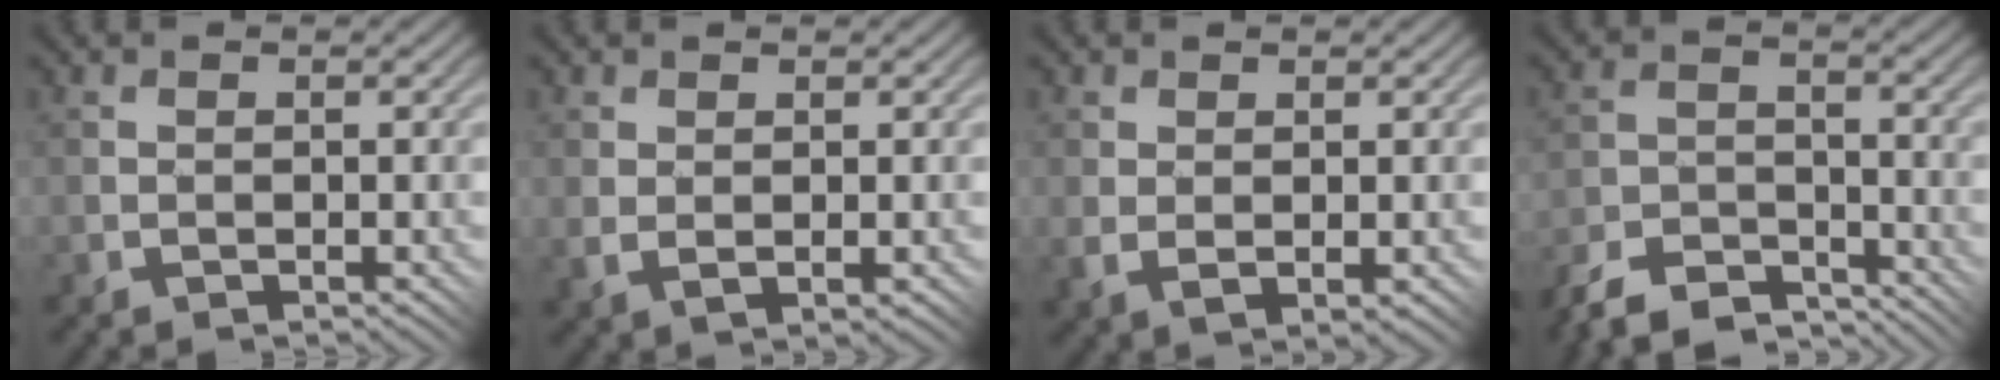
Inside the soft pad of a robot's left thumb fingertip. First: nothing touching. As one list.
[{"total": 2.5, "force": [0.1, 1.4, 2.1], "torque": [-0.046, -0.011, 0.010]}, {"total": 3.0, "force": [-0.1, 1.7, 2.5], "torque": [-0.053, -0.011, 0.004]}, {"total": 8.0, "force": [-7.5, 2.0, 2.2], "torque": [-0.045, -0.003, -0.141]}]